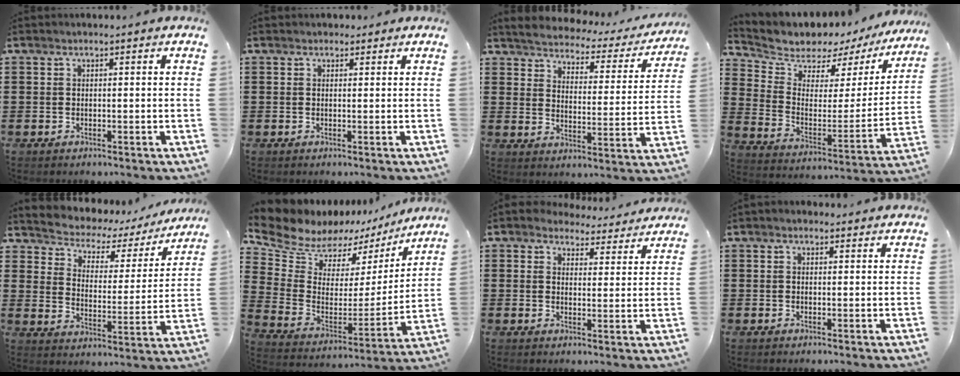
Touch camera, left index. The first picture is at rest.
{"total": 0.9, "force": [0.6, 0.7, 0.2], "torque": [0.002, 0.001, 0.010]}
{"total": 2.9, "force": [2.9, 0.2, 0.1], "torque": [-0.025, -0.028, 0.040]}
{"total": 5.4, "force": [4.9, 2.2, 0.0], "torque": [-0.042, -0.047, 0.080]}
{"total": 3.2, "force": [2.7, 1.6, 0.6], "torque": [-0.036, -0.028, 0.035]}
{"total": 9.2, "force": [8.3, 3.7, 1.3], "torque": [-0.074, -0.069, 0.145]}
{"total": 3.9, "force": [3.7, 0.9, 0.7], "torque": [-0.029, -0.015, 0.068]}
{"total": 0.8, "force": [0.3, 0.6, 0.4], "torque": [-0.009, 0.006, 0.005]}